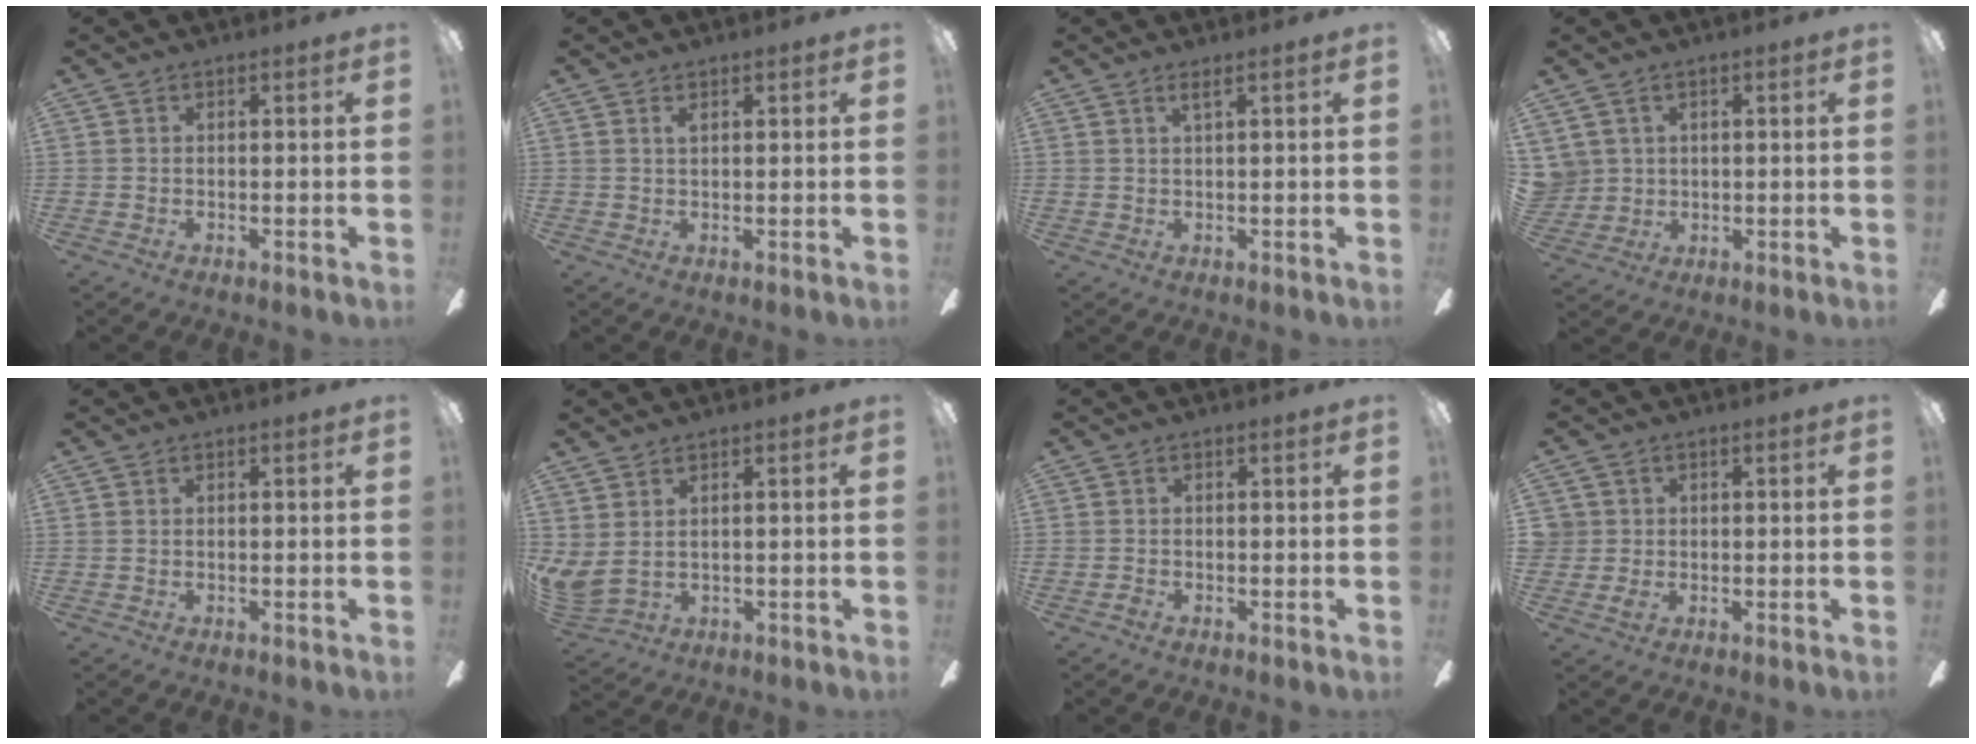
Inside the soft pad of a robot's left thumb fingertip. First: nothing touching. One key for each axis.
{"total": 1.4, "fx": 1.0, "fy": 0.5, "fz": 0.8, "tx": -0.010, "ty": -0.005, "tz": 0.017}
{"total": 1.8, "fx": 1.3, "fy": -0.3, "fz": 1.1, "tx": -0.027, "ty": -0.004, "tz": 0.024}
{"total": 4.5, "fx": 2.2, "fy": 3.9, "fz": -0.2, "tx": -0.009, "ty": -0.004, "tz": 0.045}
{"total": 0.0}
{"total": 3.7, "fx": 2.2, "fy": 2.2, "fz": 2.0, "tx": -0.056, "ty": -0.016, "tz": 0.043}
{"total": 0.8, "fx": -0.8, "fy": 0.2, "fz": 0.2, "tx": -0.003, "ty": 0.000, "tz": -0.015}
{"total": 3.0, "fx": -0.1, "fy": 2.9, "fz": 0.5, "tx": -0.006, "ty": 0.004, "tz": -0.004}